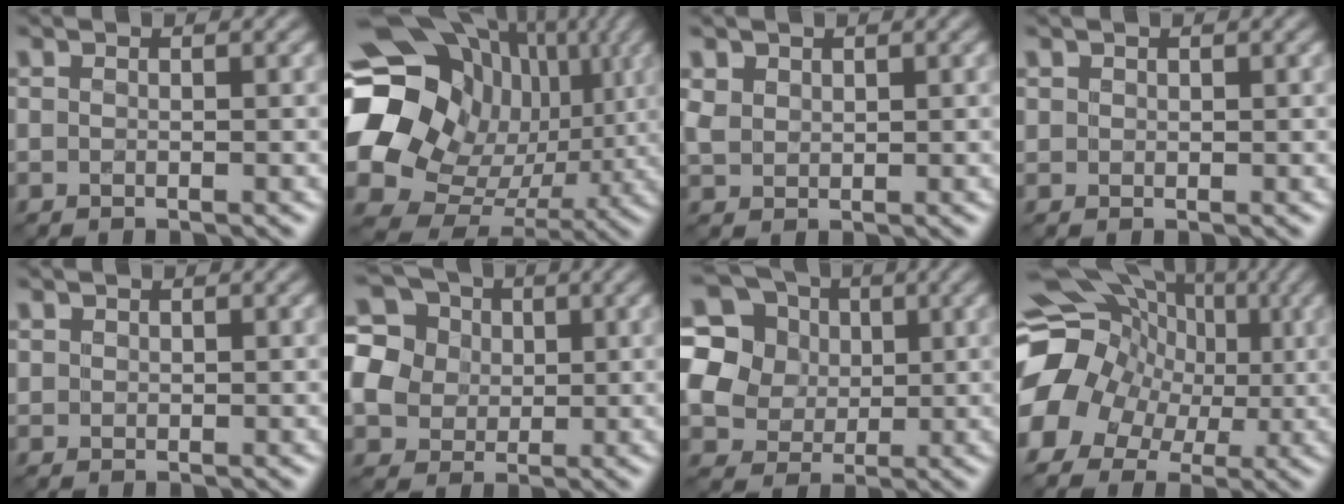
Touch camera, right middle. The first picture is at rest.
{"total": 21.0, "force": [4.6, 18.0, 9.9], "torque": [-0.204, 0.024, 0.085]}
{"total": 1.3, "force": [0.9, 0.9, 0.0], "torque": [-0.007, 0.007, 0.022]}
{"total": 0.6, "force": [0.2, 0.1, -0.6], "torque": [0.007, 0.000, 0.008]}
{"total": 0.7, "force": [0.2, 0.1, -0.6], "torque": [0.008, -0.001, 0.008]}
{"total": 6.7, "force": [0.8, 6.1, 2.8], "torque": [-0.081, 0.032, 0.003]}
{"total": 14.2, "force": [4.6, 12.3, 5.4], "torque": [-0.166, 0.048, 0.067]}
{"total": 10.3, "force": [0.1, 9.3, 4.5], "torque": [-0.096, 0.007, -0.012]}